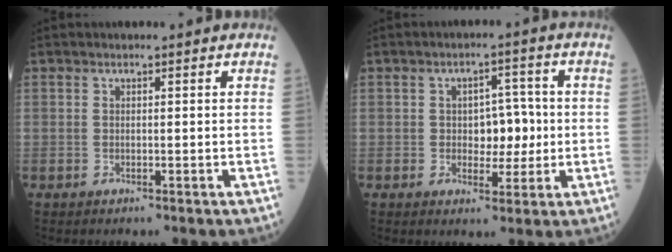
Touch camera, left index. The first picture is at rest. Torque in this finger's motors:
{"motor_torque": [0.24, -0.15, 0.06, 0.03]}